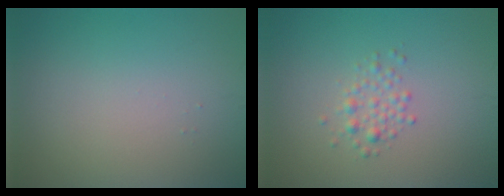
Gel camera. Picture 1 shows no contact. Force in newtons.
{"total": 1.6, "press": 1.6, "slide": 0.0}